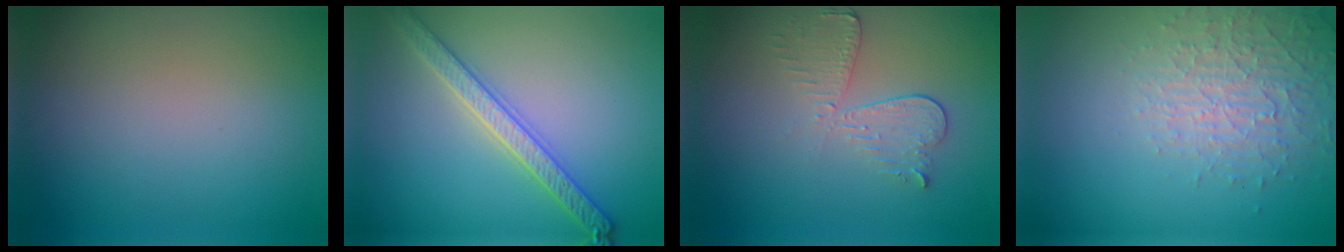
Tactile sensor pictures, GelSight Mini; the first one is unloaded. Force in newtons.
{"total": 3.6, "press": 3.5, "slide": 0.7}
{"total": 3.1, "press": 2.6, "slide": 1.6}
{"total": 4.1, "press": 4.0, "slide": 0.9}